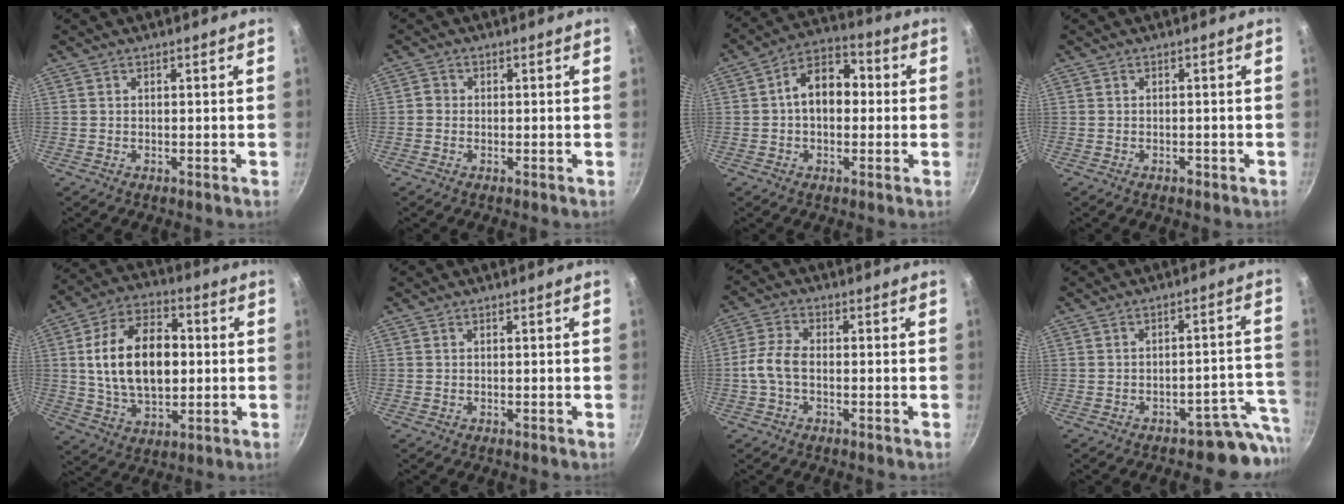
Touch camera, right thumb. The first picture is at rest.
{"total": 1.3, "force": [-0.4, 1.2, 0.4], "torque": [-0.003, 0.005, -0.012]}
{"total": 10.5, "force": [0.4, 7.3, 7.5], "torque": [-0.076, 0.035, -0.009]}
{"total": 1.0, "force": [-0.6, 0.5, 0.6], "torque": [-0.009, 0.006, -0.005]}
{"total": 18.2, "force": [1.2, 11.4, 14.2], "torque": [-0.218, 0.014, 0.019]}
{"total": 0.0}
{"total": 5.3, "force": [-1.2, 3.0, 4.2], "torque": [-0.092, 0.022, -0.033]}
{"total": 7.2, "force": [-5.5, 3.5, 2.9], "torque": [0.027, 0.064, -0.072]}